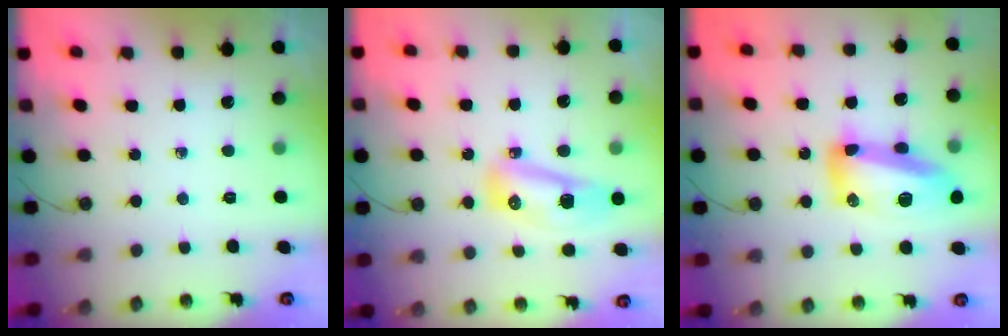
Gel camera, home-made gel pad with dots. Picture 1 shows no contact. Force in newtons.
{"total": 14.7, "press": 12.1, "slide": 8.3}
{"total": 17.0, "press": 16.7, "slide": 2.9}